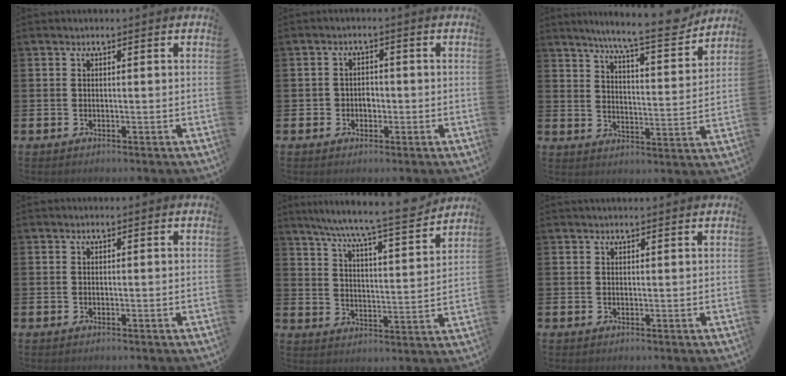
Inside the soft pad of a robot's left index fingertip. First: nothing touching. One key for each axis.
{"total": 1.9, "fx": -0.5, "fy": 1.7, "fz": 0.5, "tx": -0.001, "ty": 0.000, "tz": -0.018}
{"total": 8.9, "fx": 8.0, "fy": 0.3, "fz": 3.8, "tx": -0.072, "ty": -0.056, "tz": 0.133}
{"total": 0.0}
{"total": 8.7, "fx": 8.1, "fy": 0.0, "fz": 3.3, "tx": -0.085, "ty": -0.061, "tz": 0.136}
{"total": 0.9, "fx": 0.9, "fy": 0.0, "fz": 0.2, "tx": 0.006, "ty": -0.004, "tz": 0.015}